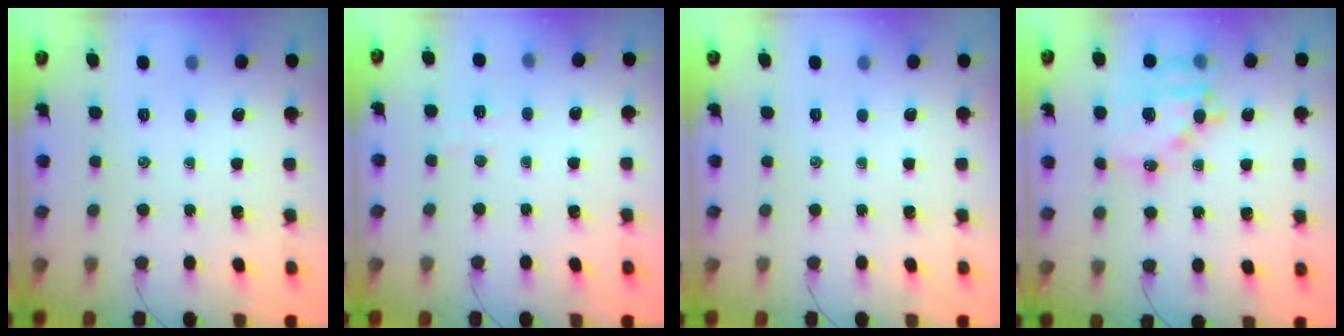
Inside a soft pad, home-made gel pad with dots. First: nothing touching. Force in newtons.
{"total": 3.0, "press": 2.9, "slide": 0.8}
{"total": 0.0}
{"total": 15.6, "press": 15.3, "slide": 3.2}